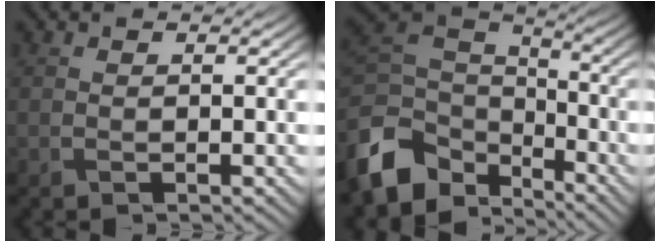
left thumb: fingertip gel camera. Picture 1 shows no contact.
{"total": 12.3, "force": [-6.3, 8.5, 6.3], "torque": [-0.181, -0.018, -0.117]}